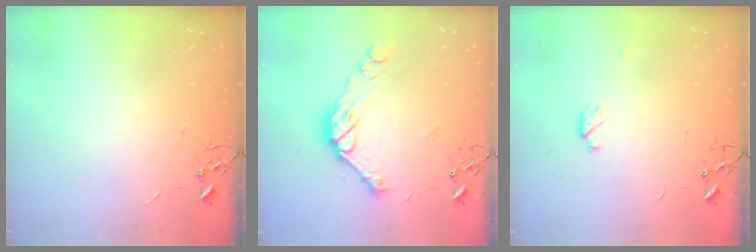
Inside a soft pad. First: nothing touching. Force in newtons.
{"total": 12.8, "press": 12.8, "slide": 0.8}
{"total": 4.6, "press": 4.5, "slide": 0.4}